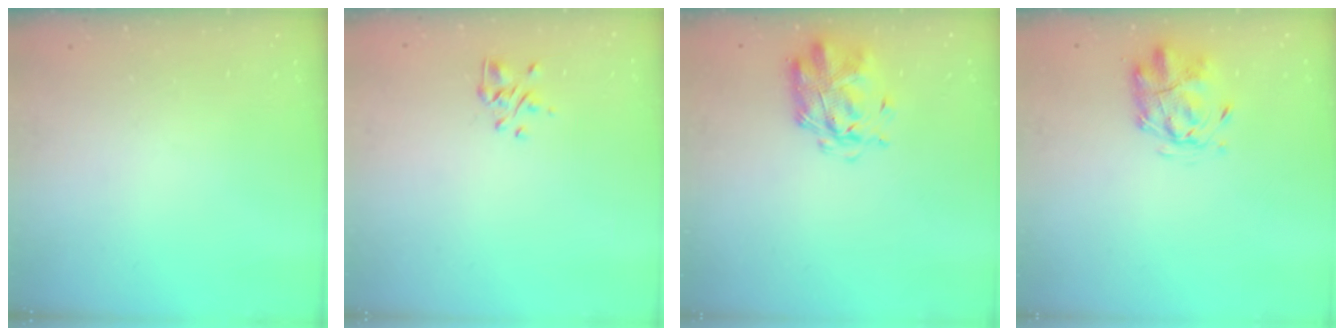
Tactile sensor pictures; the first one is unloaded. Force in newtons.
{"total": 1.7, "press": 1.6, "slide": 0.6}
{"total": 2.9, "press": 2.8, "slide": 0.8}
{"total": 2.3, "press": 2.2, "slide": 0.6}